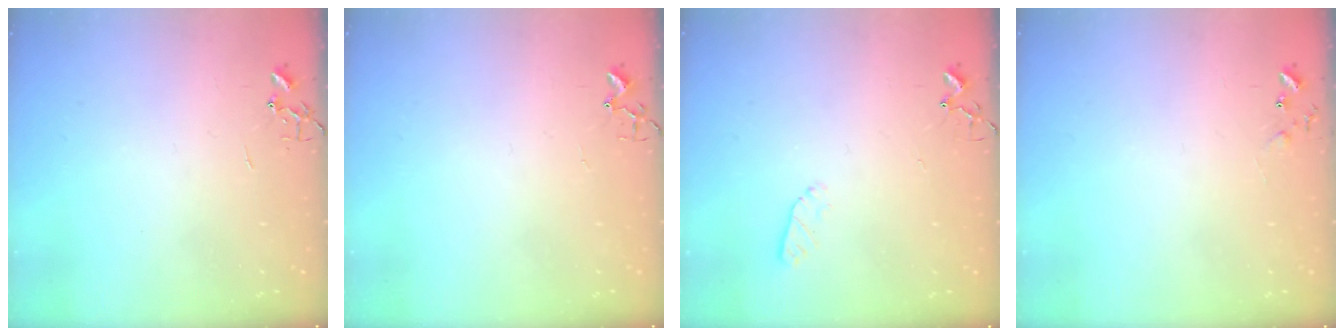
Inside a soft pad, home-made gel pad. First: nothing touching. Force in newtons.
{"total": 3.0, "press": 2.9, "slide": 0.4}
{"total": 3.5, "press": 3.4, "slide": 0.5}
{"total": 5.1, "press": 5.0, "slide": 0.8}